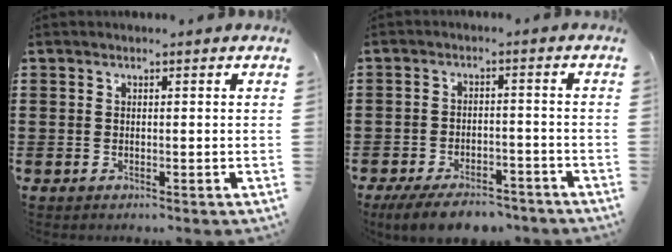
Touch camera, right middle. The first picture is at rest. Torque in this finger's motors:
{"motor_torque": [1.08, -1.06, 0.36, 0.18]}